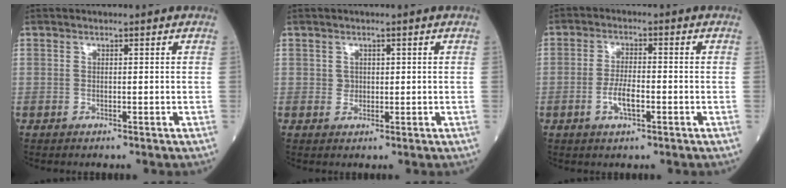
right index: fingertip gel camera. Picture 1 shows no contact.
{"total": 1.3, "force": [0.3, 1.2, 0.4], "torque": [-0.002, 0.000, 0.006]}
{"total": 4.2, "force": [-1.4, 1.2, 3.8], "torque": [-0.071, 0.002, -0.025]}